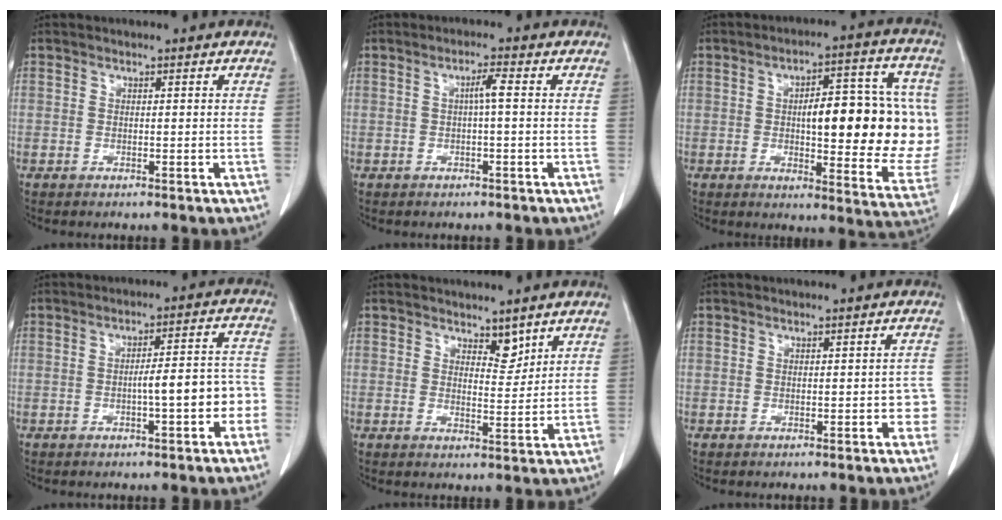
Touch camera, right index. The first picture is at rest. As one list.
[{"total": 2.2, "force": [0.1, 0.0, 2.2], "torque": [-0.038, 0.005, 0.002]}, {"total": 20.3, "force": [0.6, 5.9, 19.5], "torque": [-0.213, 0.024, 0.021]}, {"total": 6.9, "force": [-2.2, 1.5, 6.4], "torque": [-0.081, 0.034, -0.029]}, {"total": 3.1, "force": [2.4, 1.3, 1.4], "torque": [-0.017, -0.010, 0.042]}, {"total": 2.2, "force": [-0.6, 1.4, 1.6], "torque": [-0.005, 0.017, -0.006]}]